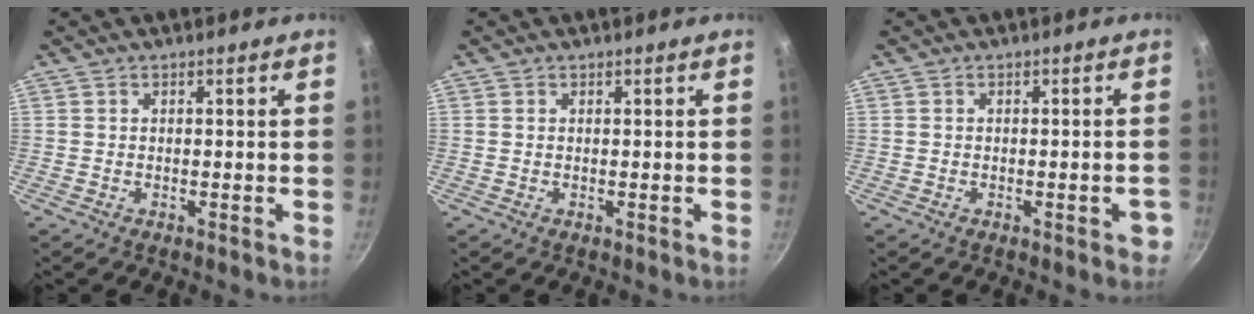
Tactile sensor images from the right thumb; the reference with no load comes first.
{"total": 0.0}
{"total": 2.7, "force": [-1.2, 0.9, 2.3], "torque": [-0.017, 0.008, -0.016]}